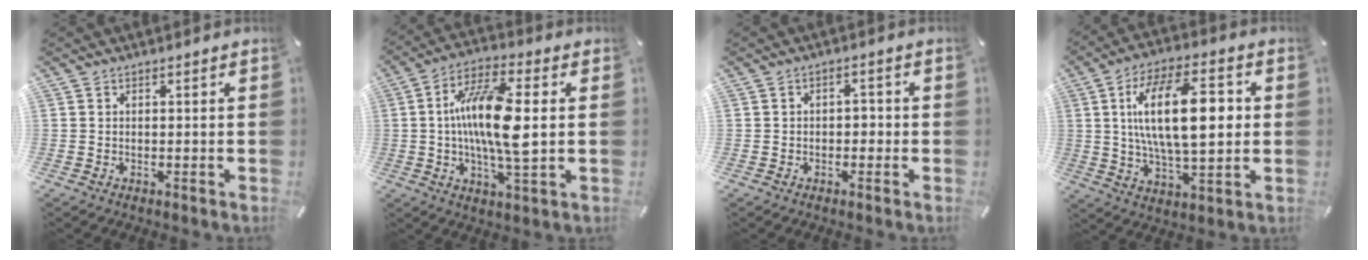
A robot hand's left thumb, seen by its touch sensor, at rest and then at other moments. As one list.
[{"total": 15.3, "force": [0.5, 4.4, 14.6], "torque": [-0.294, -0.005, 0.000]}, {"total": 2.1, "force": [-1.0, 1.5, 1.1], "torque": [-0.022, 0.011, -0.023]}, {"total": 20.0, "force": [2.9, 9.1, 17.6], "torque": [-0.308, 0.000, 0.038]}]